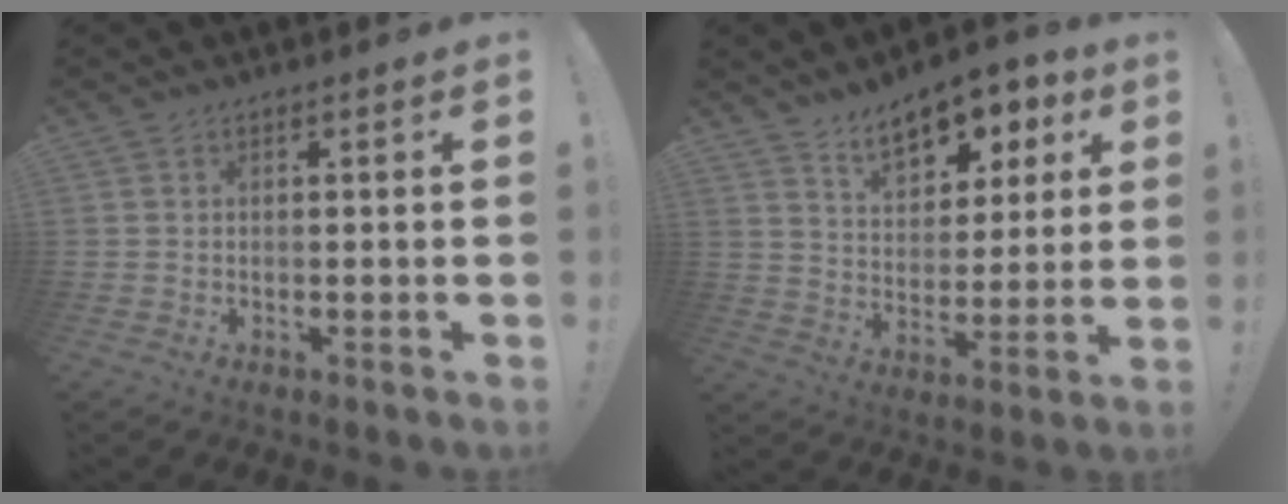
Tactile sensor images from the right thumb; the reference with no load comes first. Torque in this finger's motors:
{"motor_torque": [0.12, 0.29, 0.48, 0.29, 0.25]}